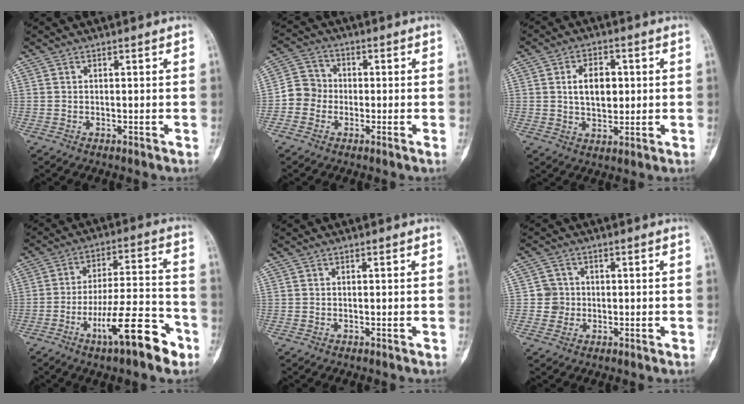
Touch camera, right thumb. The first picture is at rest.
{"total": 5.2, "force": [-1.4, 4.6, 1.8], "torque": [-0.012, 0.016, -0.043]}
{"total": 7.9, "force": [1.3, 5.1, 5.8], "torque": [-0.069, 0.002, 0.023]}
{"total": 15.9, "force": [-8.3, 3.9, 13.0], "torque": [-0.208, 0.057, -0.127]}
{"total": 0.0}
{"total": 3.3, "force": [-0.1, 3.3, -0.1], "torque": [0.031, 0.011, -0.006]}